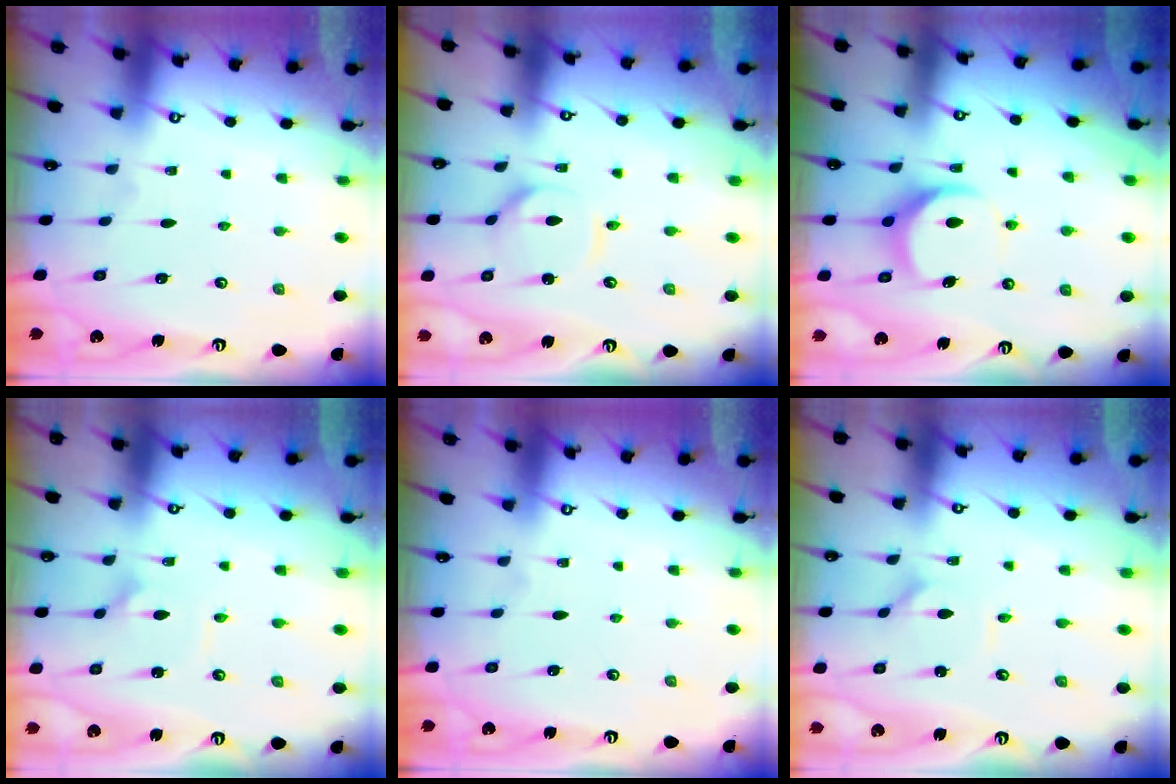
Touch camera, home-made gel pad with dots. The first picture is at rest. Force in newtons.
{"total": 4.5, "press": 4.5, "slide": 0.4}
{"total": 9.0, "press": 8.9, "slide": 0.9}
{"total": 1.9, "press": 1.9, "slide": 0.1}
{"total": 0.0}
{"total": 1.1, "press": 1.1, "slide": 0.0}